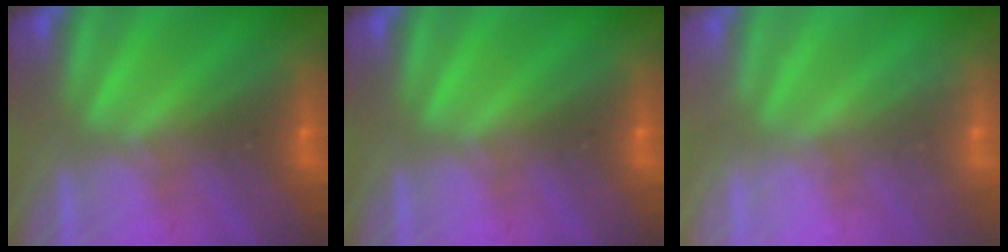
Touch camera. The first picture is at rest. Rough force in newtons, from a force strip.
{"total": 0.0}
{"total": 2.4}